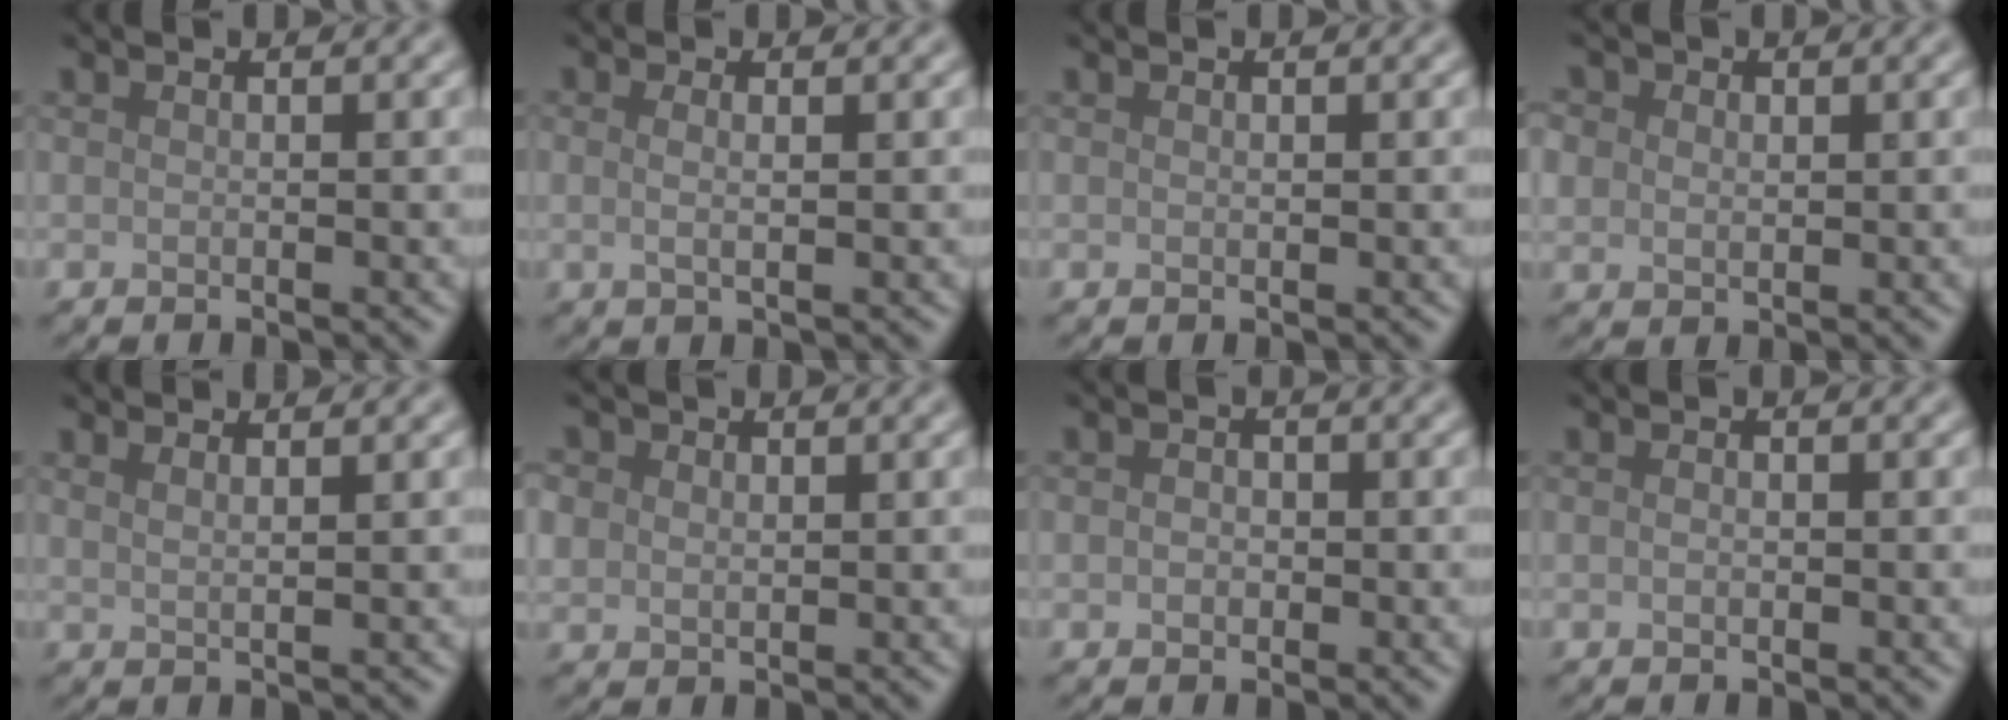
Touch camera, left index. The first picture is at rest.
{"total": 1.5, "force": [0.4, 0.5, 1.4], "torque": [-0.017, -0.006, -0.003]}
{"total": 0.0}
{"total": 3.6, "force": [1.5, 2.8, 1.6], "torque": [-0.041, 0.013, 0.018]}
{"total": 1.9, "force": [1.3, 0.7, 1.2], "torque": [-0.004, 0.001, 0.005]}
{"total": 2.9, "force": [1.2, 2.3, 1.2], "torque": [-0.036, 0.010, 0.021]}
{"total": 1.2, "force": [-0.1, 1.0, 0.7], "torque": [-0.008, -0.001, -0.005]}
{"total": 0.8, "force": [-0.1, 0.5, 0.6], "torque": [-0.009, -0.004, 0.000]}